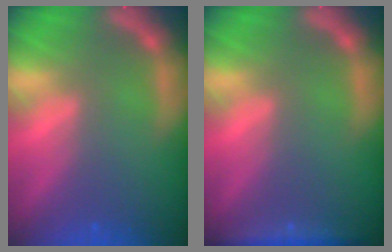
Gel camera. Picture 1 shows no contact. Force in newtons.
{"total": 2.9}